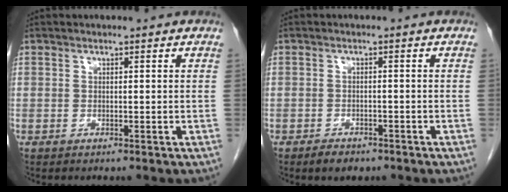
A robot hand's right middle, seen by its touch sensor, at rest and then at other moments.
{"total": 2.8, "force": [-2.1, 1.4, 1.2], "torque": [-0.021, 0.000, -0.026]}